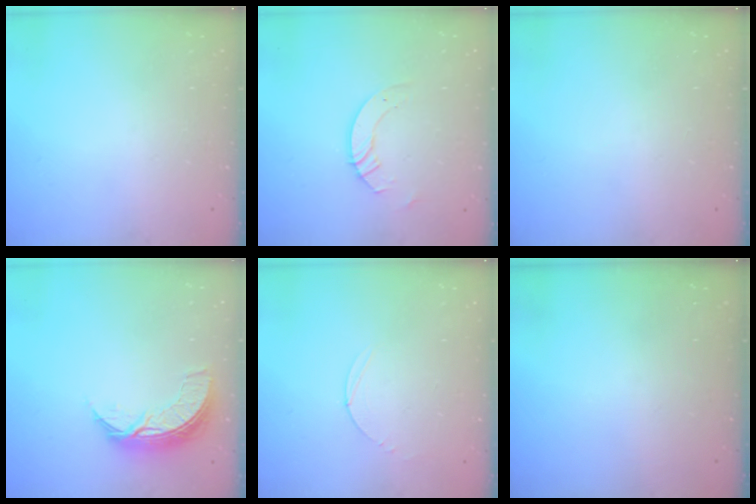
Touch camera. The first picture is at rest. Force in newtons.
{"total": 3.5, "press": 3.5, "slide": 0.3}
{"total": 0.0}
{"total": 8.2, "press": 8.1, "slide": 0.6}
{"total": 2.8, "press": 2.8, "slide": 0.3}
{"total": 0.0}